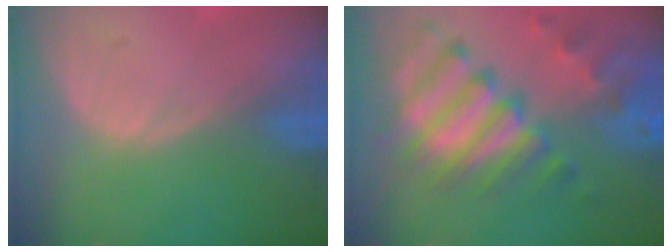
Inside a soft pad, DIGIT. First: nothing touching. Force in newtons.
{"total": 11.3, "press": 9.7, "slide": 5.8}